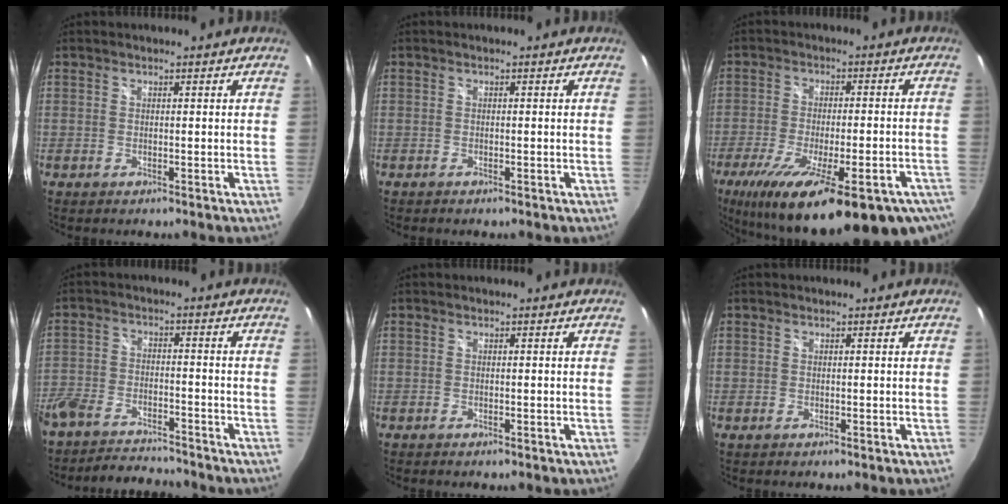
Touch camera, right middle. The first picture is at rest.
{"total": 0.8, "force": [-0.6, 0.3, 0.3], "torque": [-0.008, -0.003, -0.011]}
{"total": 28.3, "force": [-18.8, 7.8, 19.6], "torque": [-0.344, -0.071, -0.265]}
{"total": 12.2, "force": [-10.6, 3.9, 4.4], "torque": [-0.124, -0.013, -0.182]}
{"total": 0.0}
{"total": 0.0}